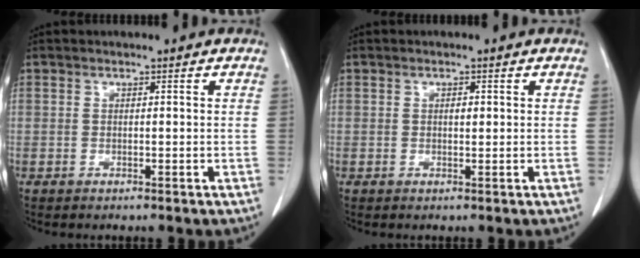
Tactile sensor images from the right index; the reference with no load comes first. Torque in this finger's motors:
{"motor_torque": [0.38, 0.00, 0.01, 0.00]}